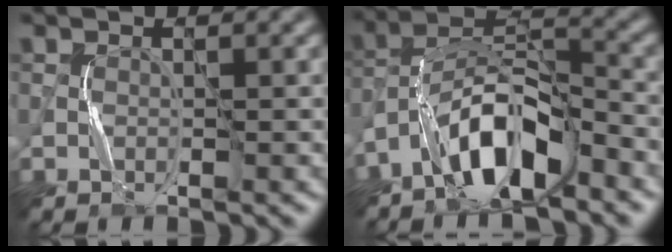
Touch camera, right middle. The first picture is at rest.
{"total": 7.8, "force": [-5.1, 2.5, 5.3], "torque": [-0.097, 0.011, -0.099]}